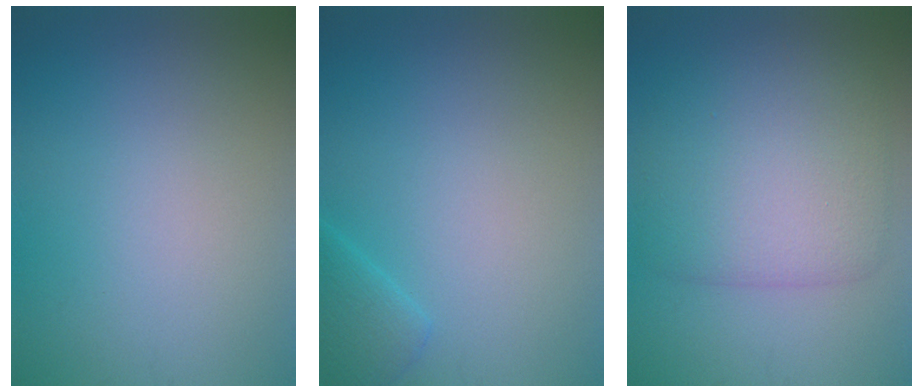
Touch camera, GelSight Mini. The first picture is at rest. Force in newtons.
{"total": 2.0, "press": 2.0, "slide": 0.1}
{"total": 7.2, "press": 7.1, "slide": 0.2}